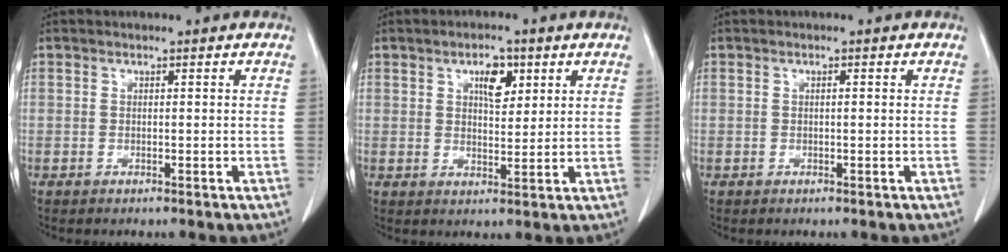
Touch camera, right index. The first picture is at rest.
{"total": 4.7, "force": [2.2, 2.1, 3.6], "torque": [-0.058, 0.002, 0.037]}
{"total": 0.5, "force": [0.1, 0.1, 0.5], "torque": [-0.010, 0.001, 0.002]}